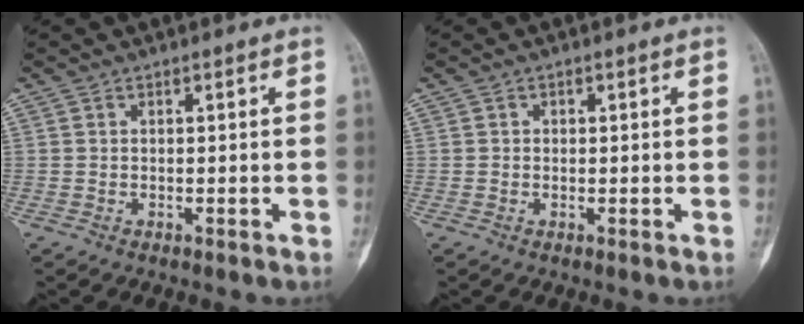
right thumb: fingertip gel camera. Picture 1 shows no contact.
{"total": 0.7, "force": [0.1, 0.6, 0.3], "torque": [0.001, 0.002, -0.001]}